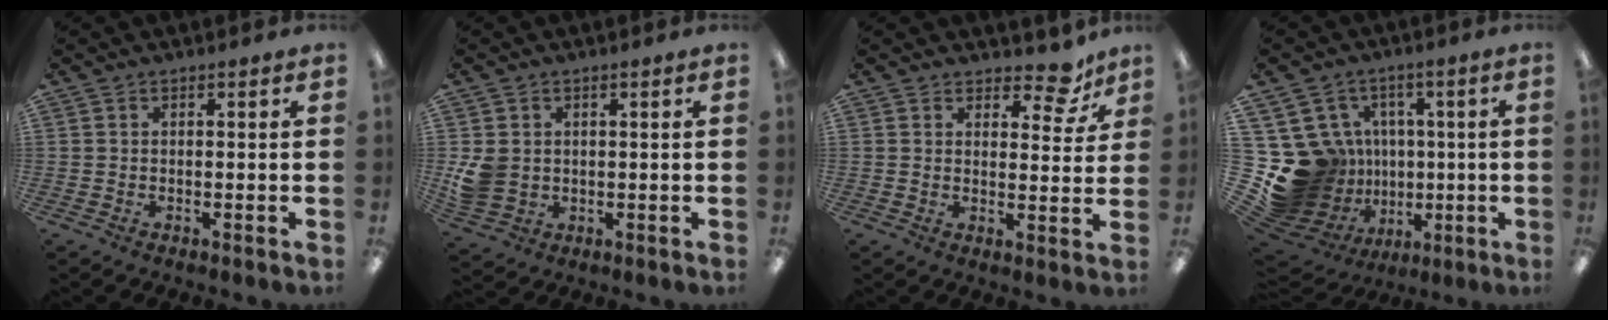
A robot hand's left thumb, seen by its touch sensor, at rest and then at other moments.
{"total": 5.8, "force": [0.7, 5.2, 2.6], "torque": [-0.060, 0.008, 0.016]}
{"total": 7.9, "force": [5.8, 3.5, 4.0], "torque": [-0.037, -0.035, 0.096]}
{"total": 19.6, "force": [-0.4, 18.3, 7.2], "torque": [-0.152, -0.014, 0.052]}